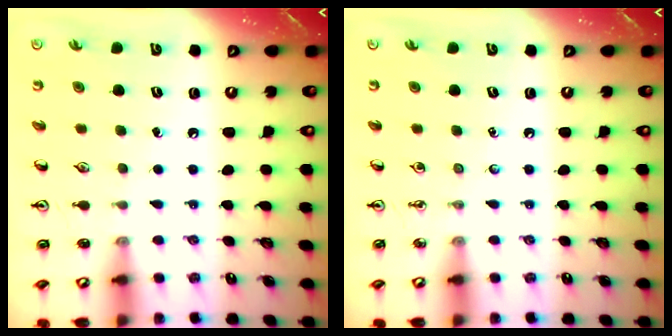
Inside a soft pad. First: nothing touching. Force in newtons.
{"total": 0.0}